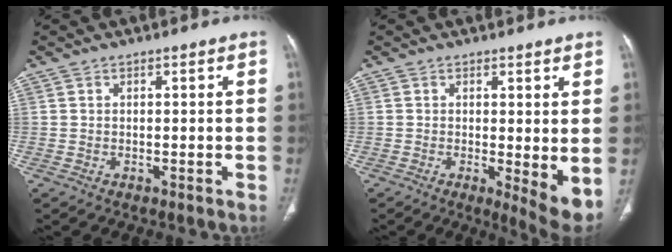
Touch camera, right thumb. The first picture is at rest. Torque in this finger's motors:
{"motor_torque": [-0.21, 0.25, -0.08, -0.14, -0.08]}